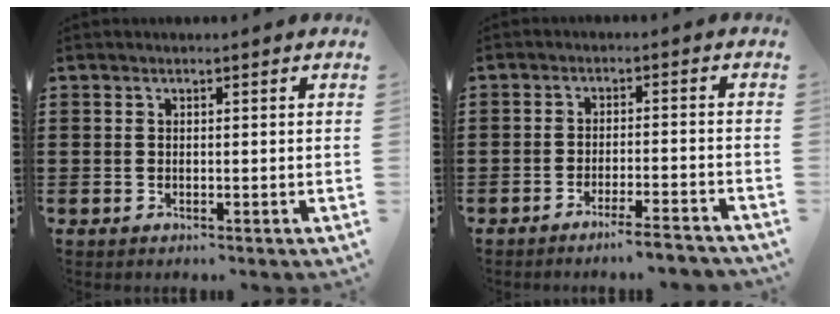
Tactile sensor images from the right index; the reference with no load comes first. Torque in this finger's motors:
{"motor_torque": [1.05, 1.09, -0.03, -0.01]}